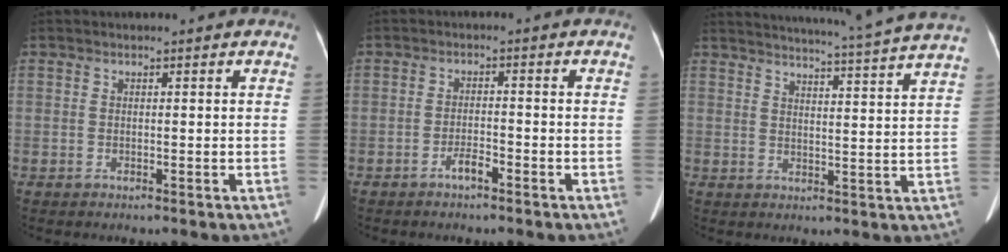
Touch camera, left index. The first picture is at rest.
{"total": 2.2, "force": [-1.7, 0.4, 1.4], "torque": [-0.027, -0.001, -0.029]}
{"total": 19.4, "force": [17.9, -2.1, 7.0], "torque": [-0.122, -0.051, 0.219]}